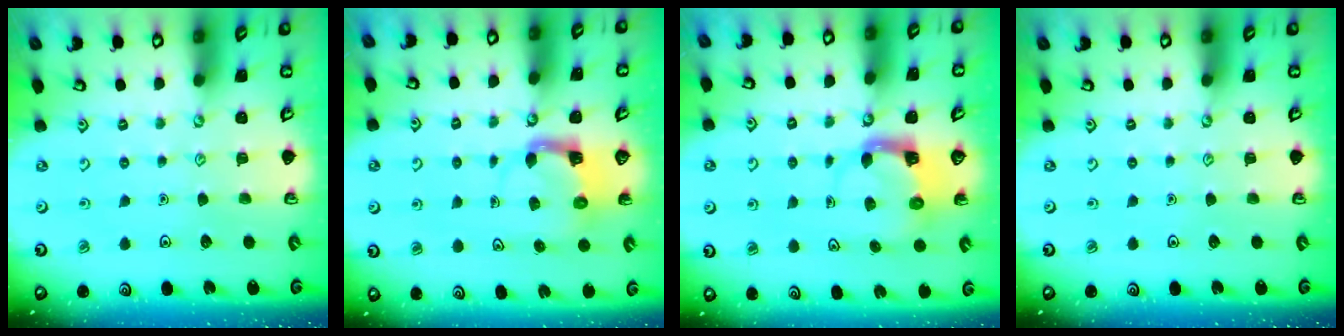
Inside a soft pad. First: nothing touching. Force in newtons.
{"total": 3.9, "press": 3.8, "slide": 0.7}
{"total": 3.9, "press": 3.9, "slide": 0.6}
{"total": 0.0}